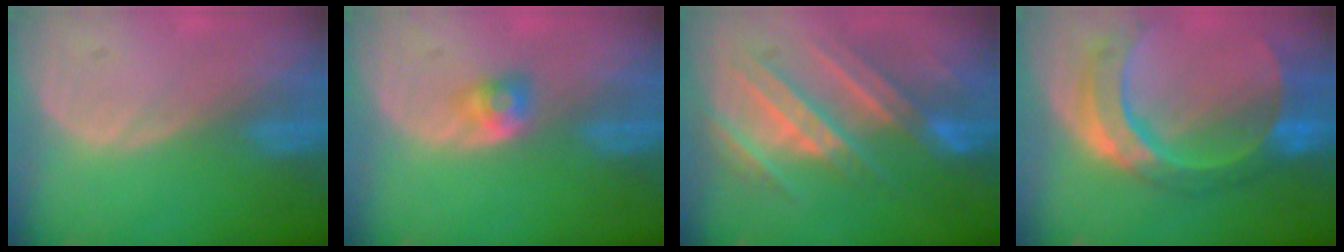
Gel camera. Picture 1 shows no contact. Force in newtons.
{"total": 2.7, "press": 2.4, "slide": 1.3}
{"total": 9.4, "press": 9.3, "slide": 1.6}
{"total": 10.9, "press": 9.2, "slide": 6.0}